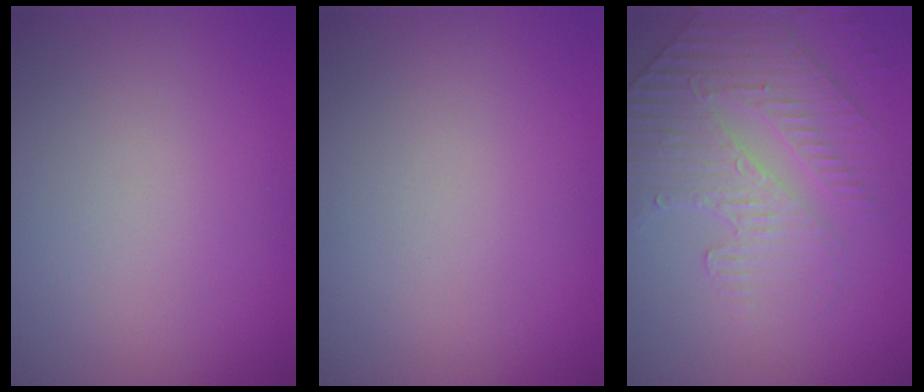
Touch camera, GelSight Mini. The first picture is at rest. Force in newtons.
{"total": 0.0}
{"total": 4.1, "press": 3.7, "slide": 1.8}